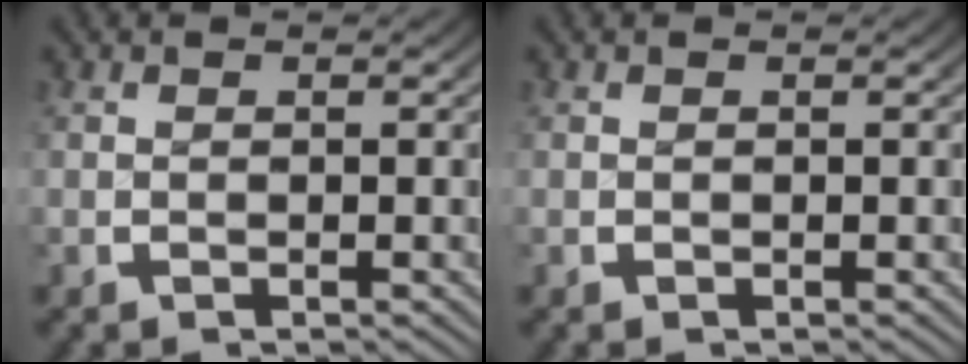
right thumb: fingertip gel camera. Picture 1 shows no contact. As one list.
[{"total": 0.0}]